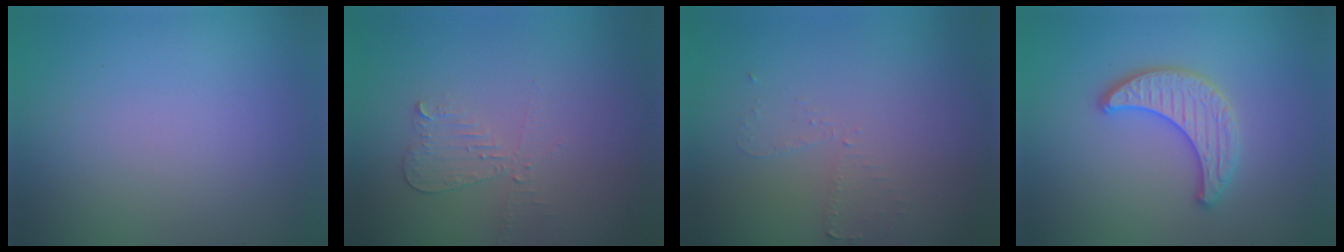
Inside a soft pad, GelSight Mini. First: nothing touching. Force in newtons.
{"total": 2.1, "press": 2.0, "slide": 0.5}
{"total": 1.6, "press": 1.5, "slide": 0.2}
{"total": 3.3, "press": 3.3, "slide": 0.4}